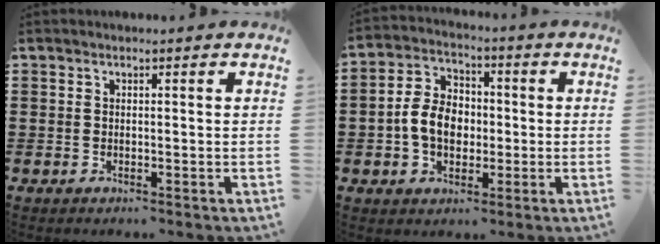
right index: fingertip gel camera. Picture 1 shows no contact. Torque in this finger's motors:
{"motor_torque": [1.38, -0.22, 0.27, 0.16]}